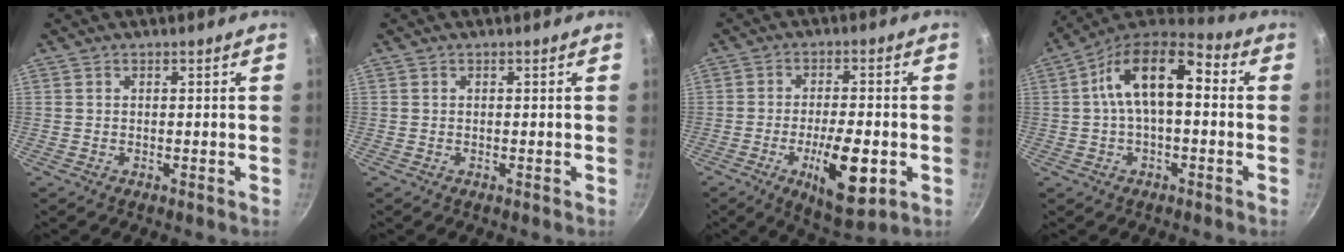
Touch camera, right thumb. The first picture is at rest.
{"total": 0.0}
{"total": 12.7, "force": [-3.9, 4.3, 11.2], "torque": [-0.174, 0.008, -0.054]}
{"total": 14.9, "force": [1.7, 7.6, 12.7], "torque": [-0.203, 0.039, 0.011]}